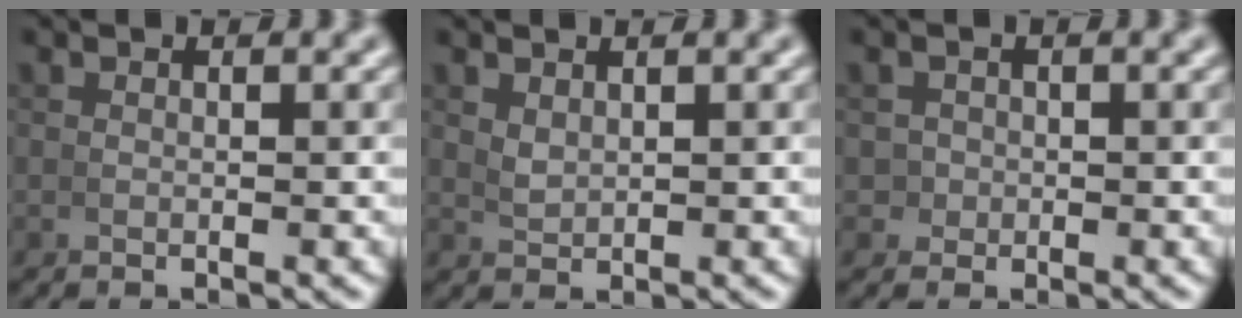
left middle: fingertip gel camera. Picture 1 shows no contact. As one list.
[{"total": 1.2, "force": [1.0, 0.3, 0.6], "torque": [-0.010, 0.001, 0.028]}, {"total": 1.8, "force": [-0.1, 1.7, 0.3], "torque": [-0.013, -0.007, 0.000]}]